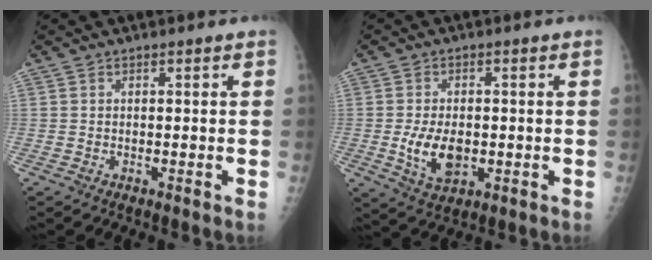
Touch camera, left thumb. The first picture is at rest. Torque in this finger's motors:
{"motor_torque": [-0.43, 0.98, 0.77, 0.07, 0.07]}